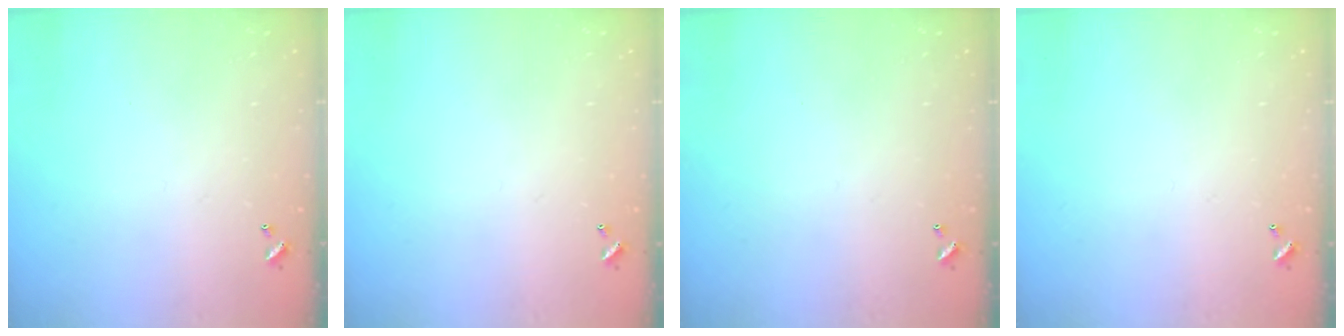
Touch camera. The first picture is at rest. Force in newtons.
{"total": 0.0}
{"total": 0.0}
{"total": 0.0}